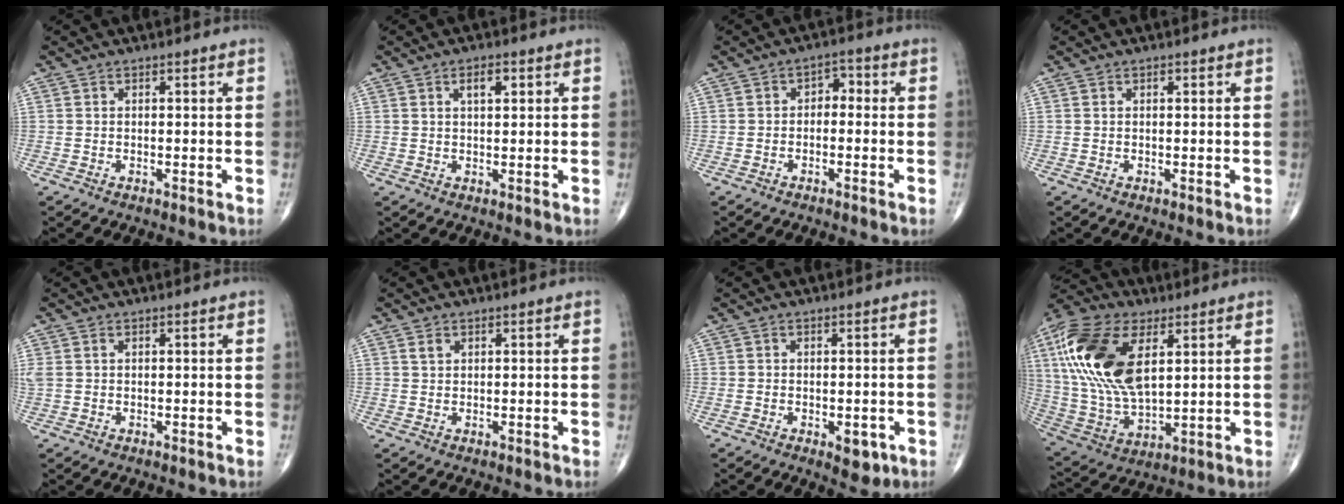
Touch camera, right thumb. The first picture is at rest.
{"total": 3.2, "force": [1.4, 1.4, 2.6], "torque": [-0.035, -0.003, 0.021]}
{"total": 3.1, "force": [-0.4, 2.2, 2.2], "torque": [-0.012, 0.020, -0.019]}
{"total": 0.6, "force": [0.3, 0.3, 0.5], "torque": [-0.006, 0.002, 0.004]}
{"total": 1.9, "force": [0.7, 1.2, 1.4], "torque": [-0.050, 0.016, 0.023]}
{"total": 1.2, "force": [0.7, 0.8, 0.6], "torque": [-0.008, 0.000, 0.014]}
{"total": 4.1, "force": [-1.5, 2.1, 3.2], "torque": [-0.027, 0.000, -0.014]}
{"total": 22.4, "force": [7.0, 11.7, 17.7], "torque": [-0.358, -0.017, 0.129]}